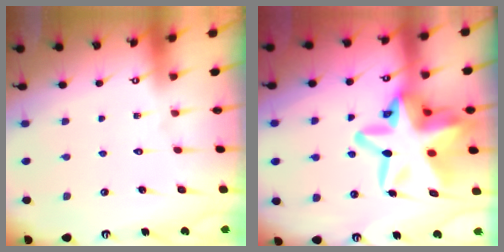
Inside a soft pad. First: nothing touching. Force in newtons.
{"total": 22.3, "press": 21.9, "slide": 4.1}